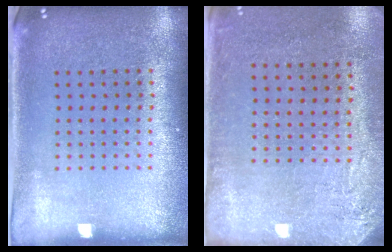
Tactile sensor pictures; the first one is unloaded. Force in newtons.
{"total": 2.9, "press": 2.4, "slide": 1.6}